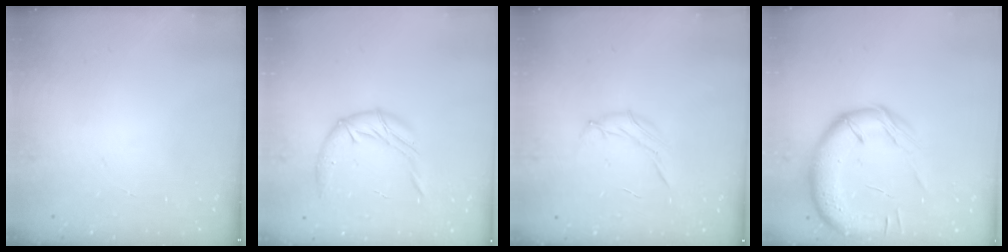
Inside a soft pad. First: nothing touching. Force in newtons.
{"total": 10.8, "press": 10.7, "slide": 1.3}
{"total": 6.8, "press": 6.8, "slide": 0.5}
{"total": 16.7, "press": 16.5, "slide": 2.5}